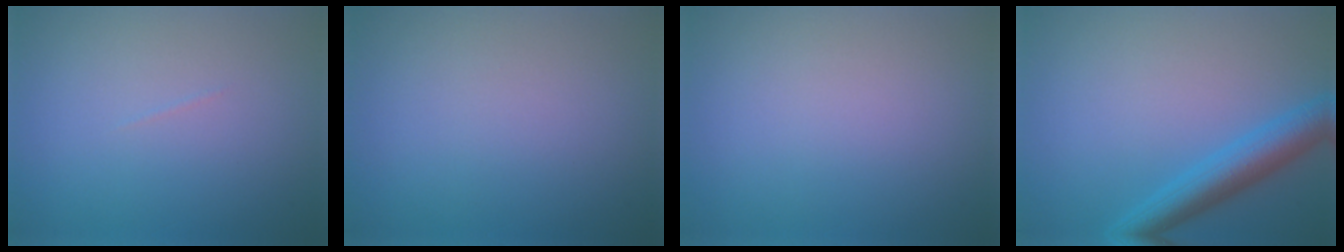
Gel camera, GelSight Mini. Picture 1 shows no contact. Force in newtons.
{"total": 0.0}
{"total": 0.0}
{"total": 4.6, "press": 4.6, "slide": 0.1}